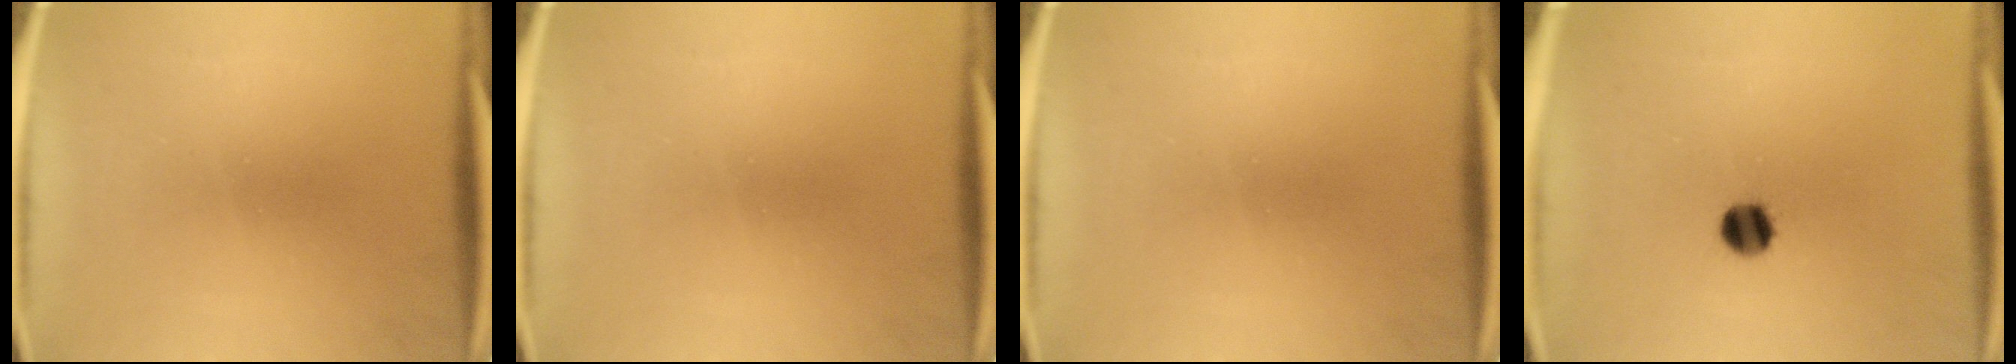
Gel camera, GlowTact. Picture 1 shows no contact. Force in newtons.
{"total": 0.0}
{"total": 0.0}
{"total": 5.0}